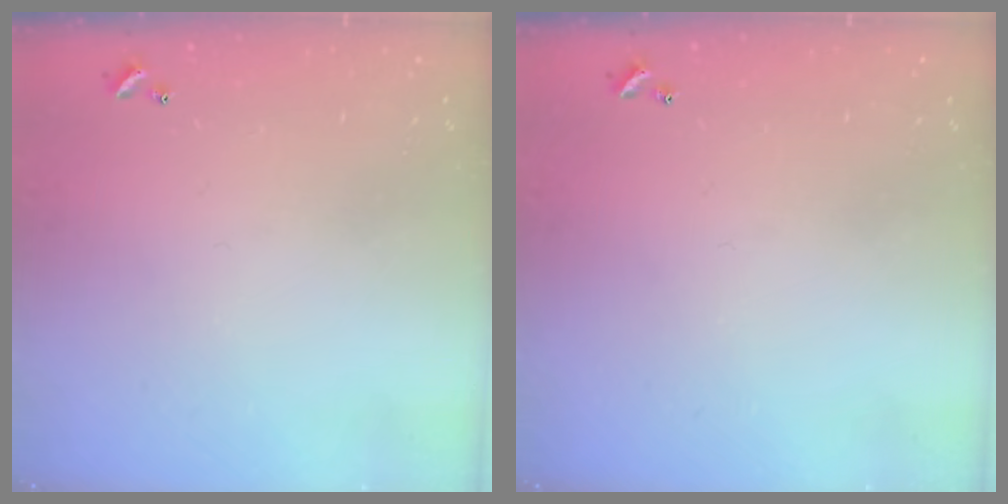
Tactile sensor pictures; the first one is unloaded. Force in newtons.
{"total": 0.0}